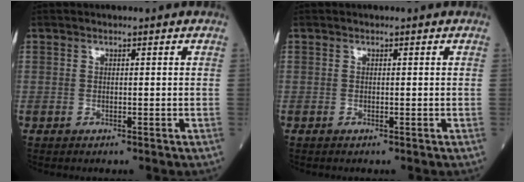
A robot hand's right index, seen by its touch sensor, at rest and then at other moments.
{"total": 0.0}